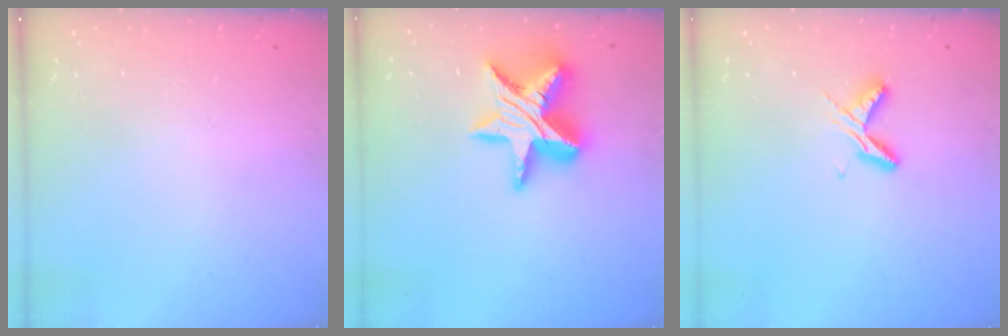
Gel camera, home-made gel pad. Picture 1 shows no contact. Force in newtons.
{"total": 17.9, "press": 17.9, "slide": 1.4}
{"total": 5.8, "press": 5.8, "slide": 0.5}